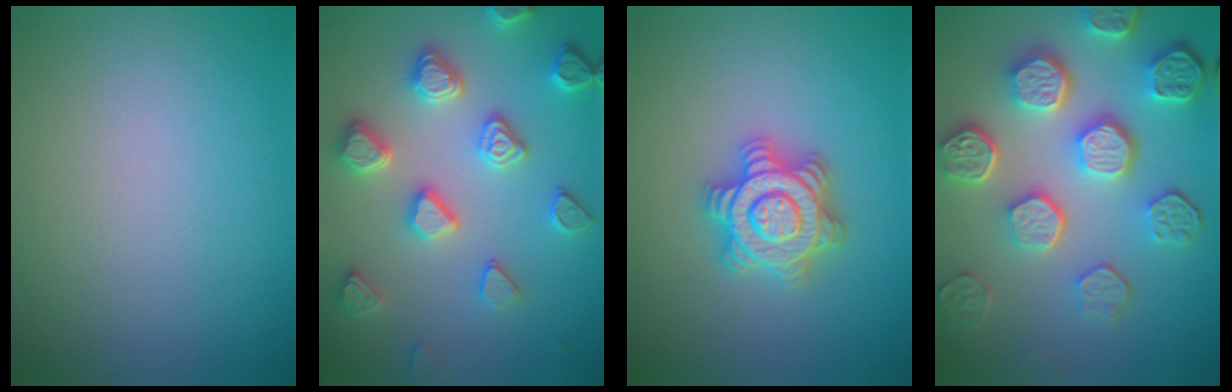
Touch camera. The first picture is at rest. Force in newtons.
{"total": 4.6, "press": 4.5, "slide": 1.0}
{"total": 4.7, "press": 4.7, "slide": 0.6}
{"total": 8.3, "press": 6.2, "slide": 5.5}